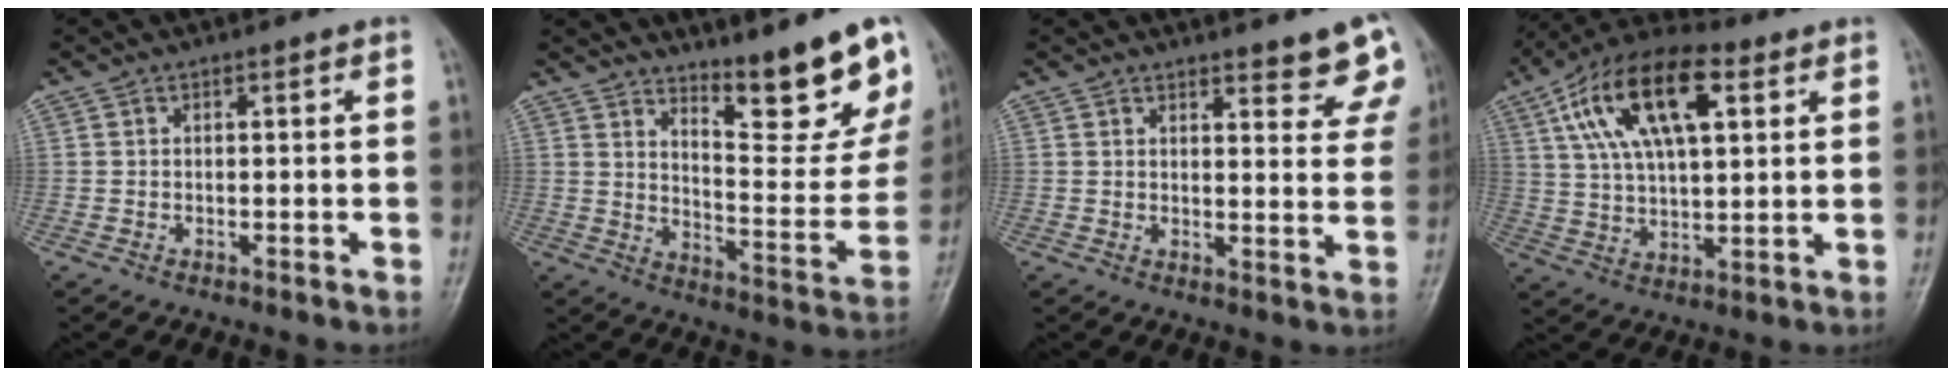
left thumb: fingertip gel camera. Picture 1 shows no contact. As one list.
[{"total": 15.5, "force": [11.3, 3.6, 10.0], "torque": [-0.092, -0.086, 0.177]}, {"total": 7.8, "force": [6.3, 2.2, 4.0], "torque": [-0.020, -0.037, 0.064]}, {"total": 17.1, "force": [6.2, 6.5, 14.5], "torque": [-0.275, 0.013, 0.109]}]